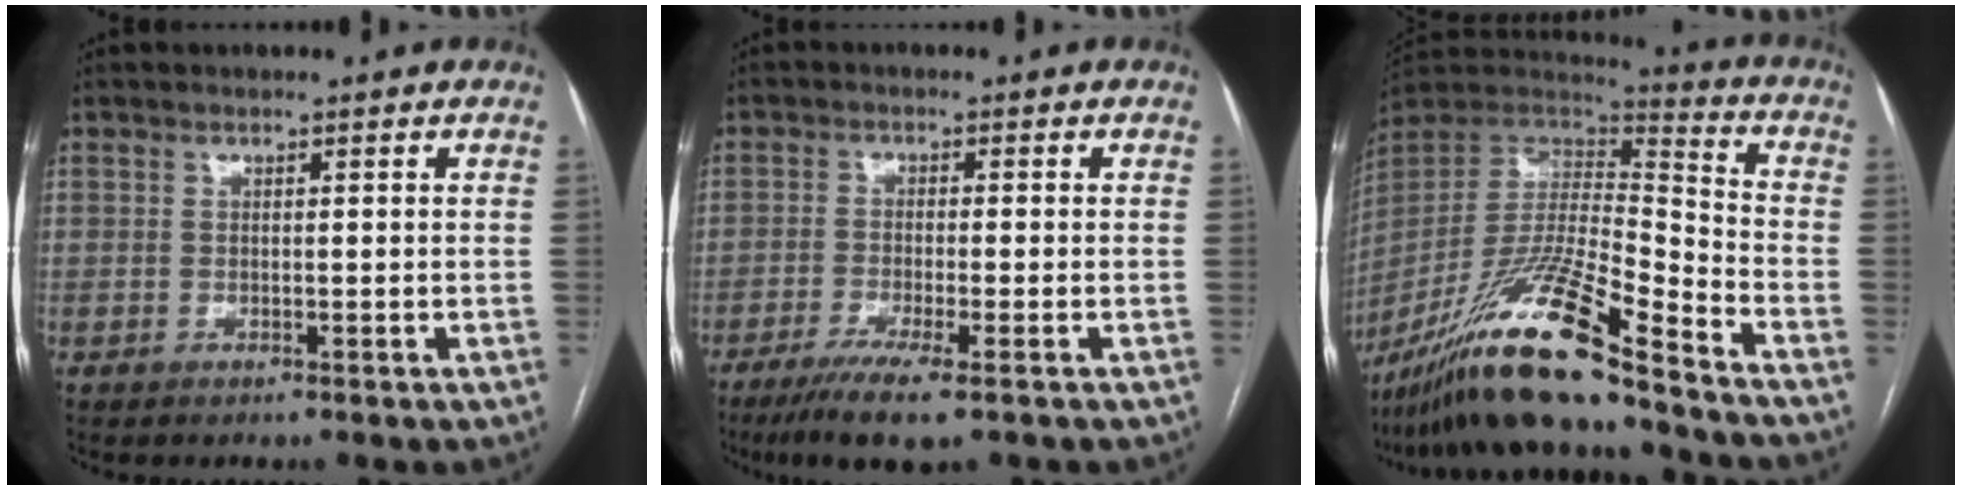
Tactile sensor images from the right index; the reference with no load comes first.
{"total": 7.6, "force": [-5.0, 0.1, 5.7], "torque": [-0.097, -0.020, -0.081]}
{"total": 21.8, "force": [-16.6, 0.6, 14.2], "torque": [-0.291, -0.030, -0.311]}